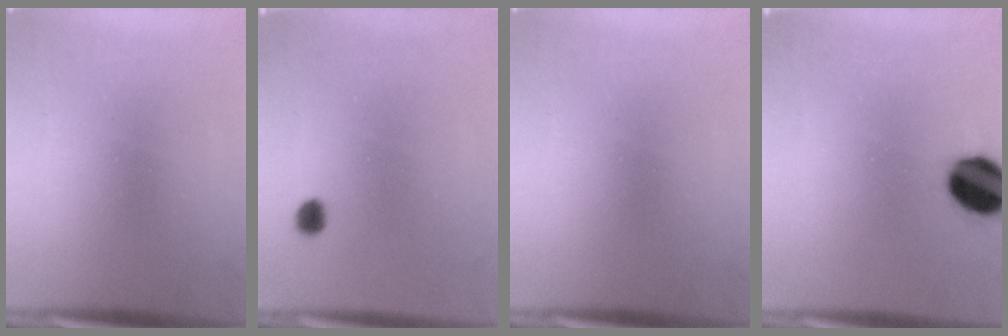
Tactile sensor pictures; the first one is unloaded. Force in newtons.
{"total": 1.9}
{"total": 0.0}
{"total": 12.2}